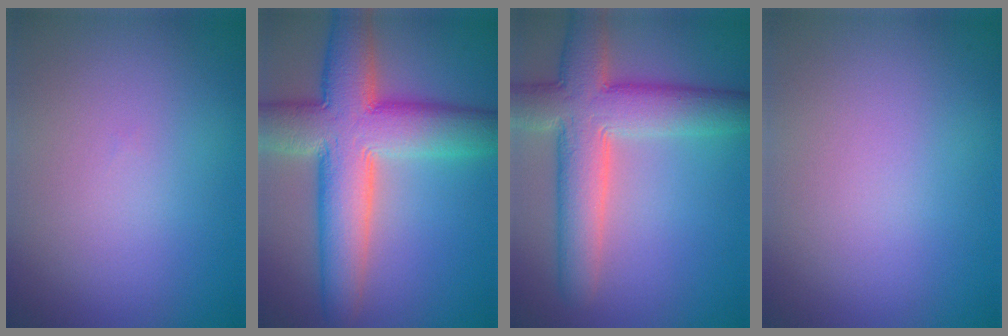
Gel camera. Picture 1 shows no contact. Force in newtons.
{"total": 10.9, "press": 10.9, "slide": 0.7}
{"total": 8.4, "press": 8.4, "slide": 0.8}
{"total": 0.0}